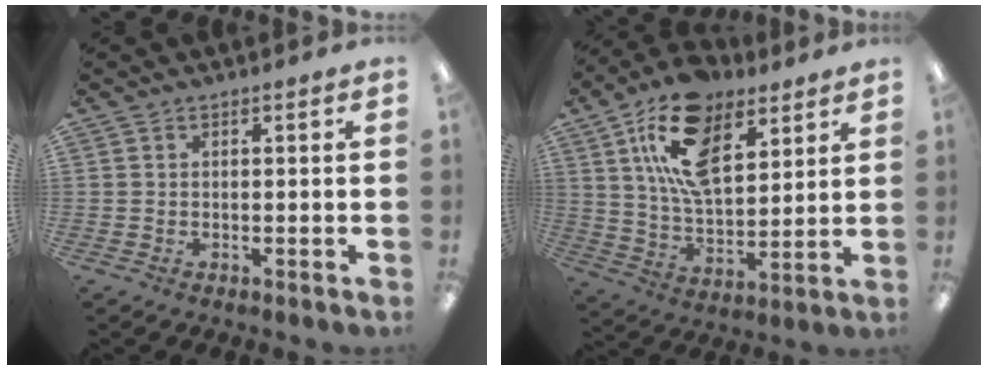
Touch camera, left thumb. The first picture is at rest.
{"total": 18.3, "force": [9.9, 9.9, 11.9], "torque": [-0.211, -0.025, 0.174]}